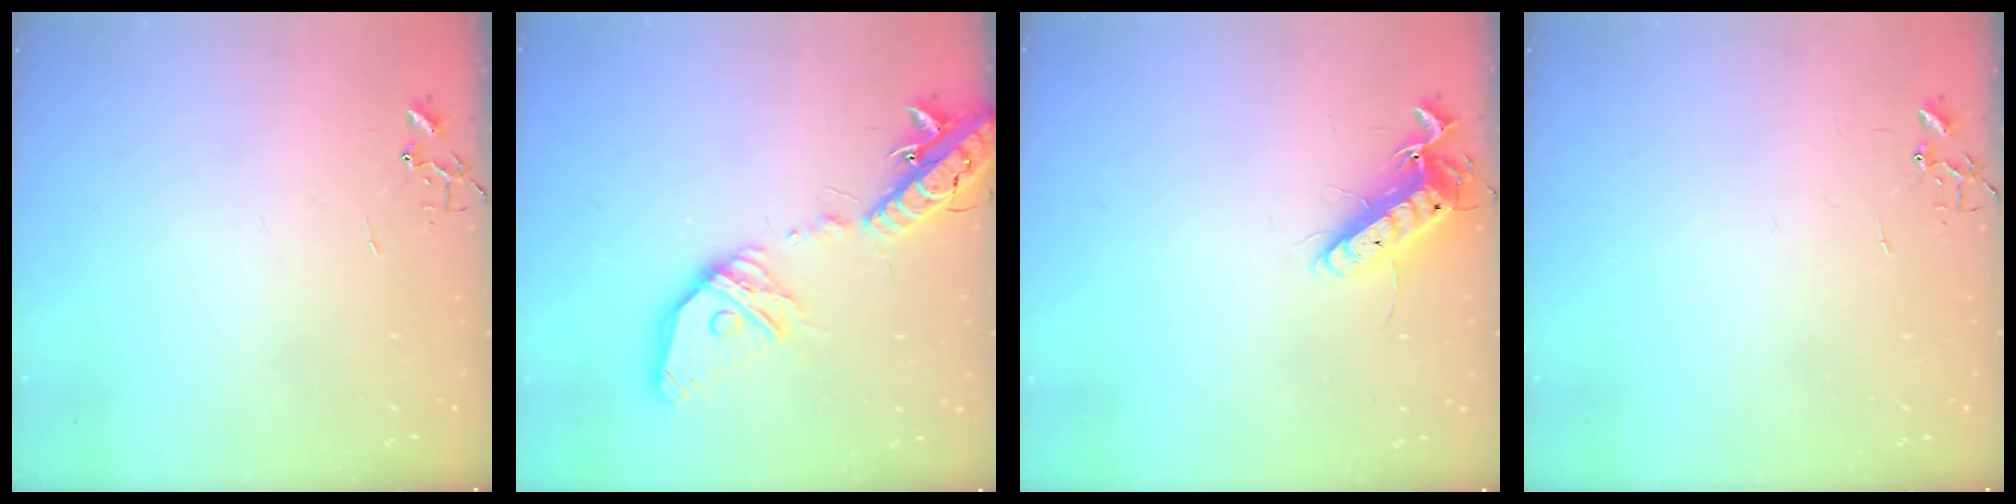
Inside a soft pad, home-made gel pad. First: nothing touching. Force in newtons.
{"total": 23.1, "press": 22.8, "slide": 3.6}
{"total": 12.2, "press": 12.1, "slide": 1.4}
{"total": 0.0}